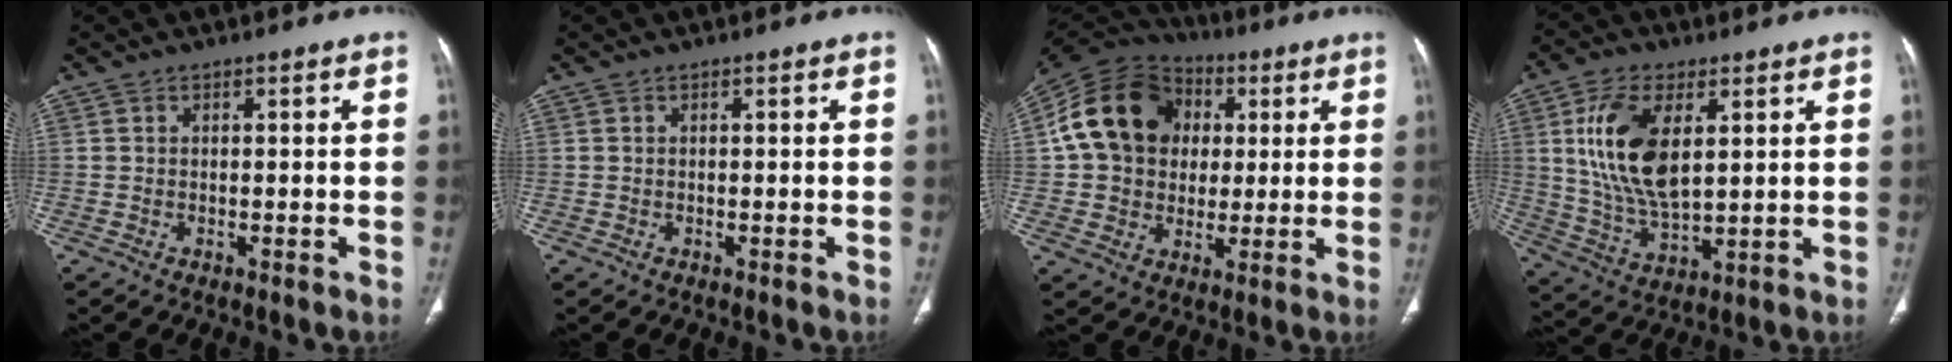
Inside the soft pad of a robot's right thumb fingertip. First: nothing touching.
{"total": 0.0}
{"total": 18.4, "force": [3.2, 15.0, 10.1], "torque": [-0.168, 0.021, 0.051]}
{"total": 15.3, "force": [4.0, 7.8, 12.5], "torque": [-0.239, -0.017, 0.085]}